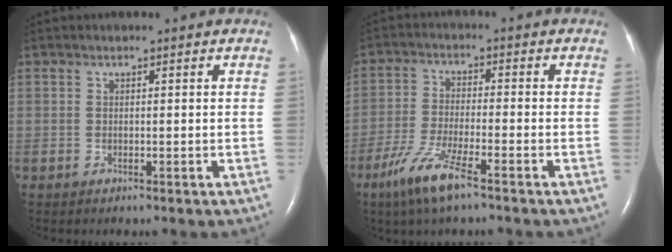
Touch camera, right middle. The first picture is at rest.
{"total": 7.8, "force": [-5.1, 0.7, 5.9], "torque": [-0.131, -0.017, -0.098]}